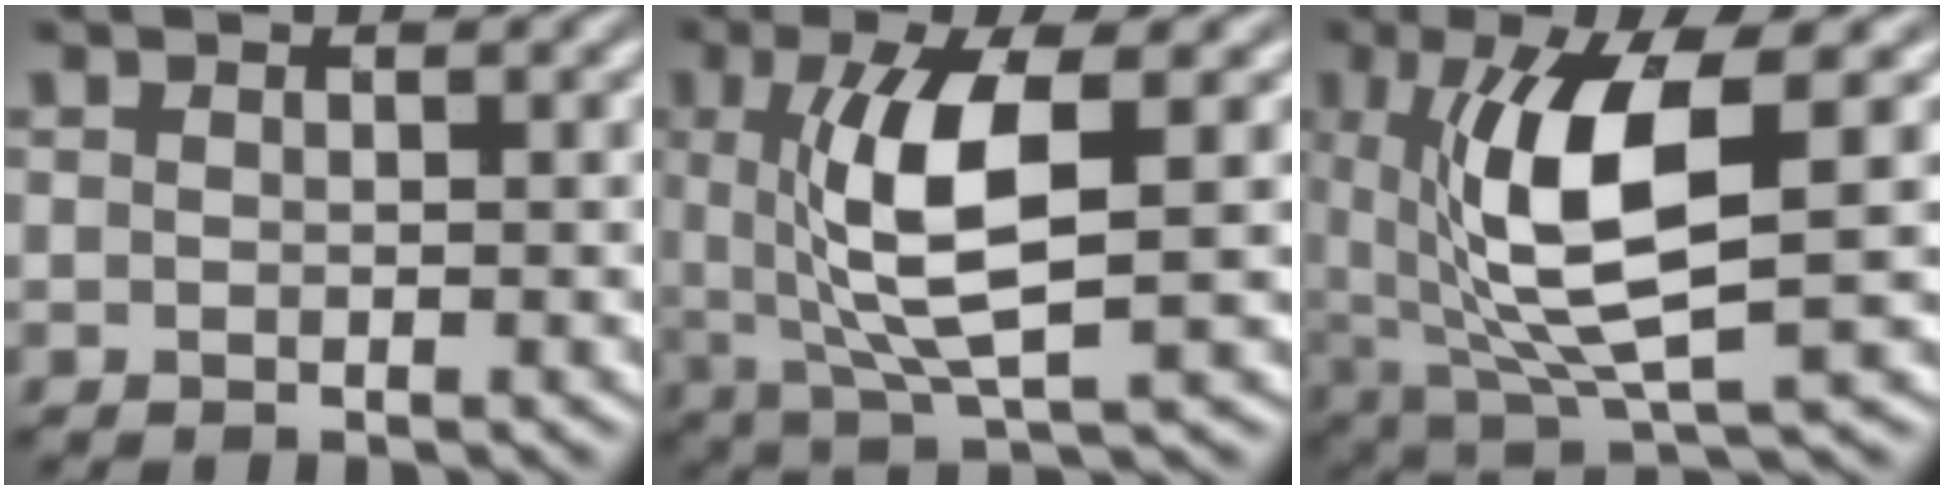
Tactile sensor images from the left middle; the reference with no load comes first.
{"total": 7.1, "force": [0.6, 1.9, 6.9], "torque": [-0.136, -0.009, 0.021]}
{"total": 9.2, "force": [0.9, 2.7, 8.8], "torque": [-0.171, -0.007, 0.028]}